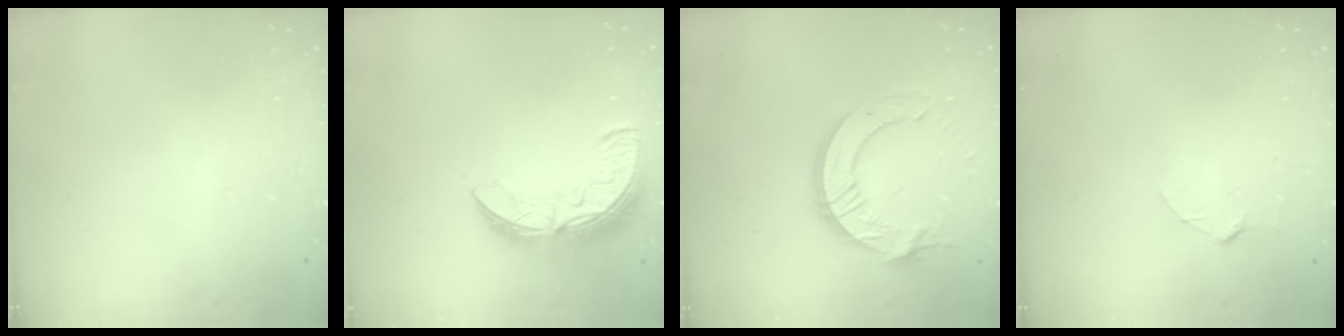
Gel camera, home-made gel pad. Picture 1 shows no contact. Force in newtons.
{"total": 11.3, "press": 11.3, "slide": 0.8}
{"total": 13.5, "press": 13.5, "slide": 1.4}
{"total": 2.9, "press": 2.9, "slide": 0.3}